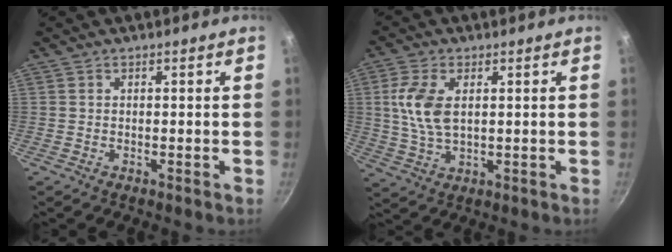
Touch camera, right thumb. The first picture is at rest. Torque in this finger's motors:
{"motor_torque": [-0.03, 0.33, 1.08, -0.11, 0.04]}